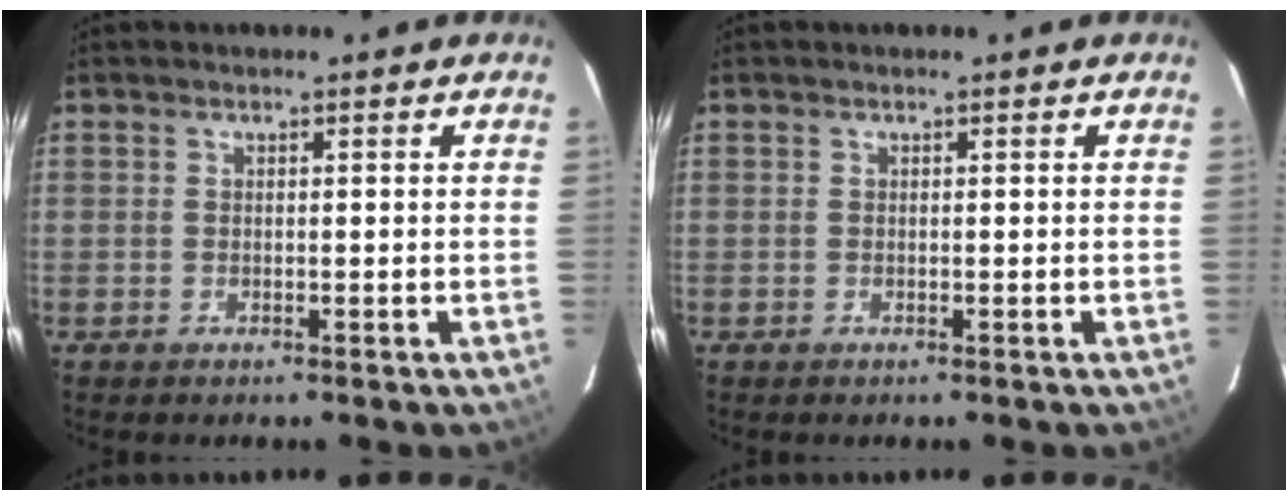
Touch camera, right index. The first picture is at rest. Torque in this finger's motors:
{"motor_torque": [-0.08, -0.08, 0.10, 0.00]}